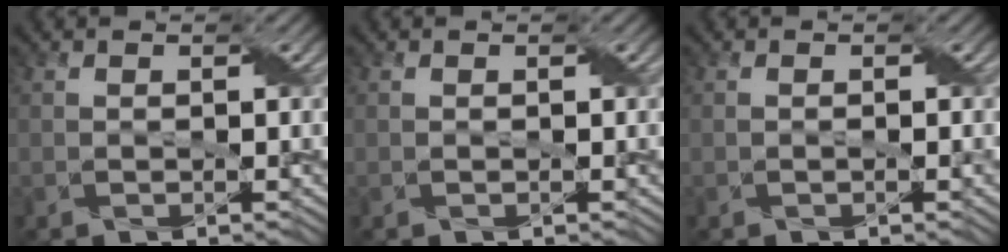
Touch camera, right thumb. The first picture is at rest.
{"total": 0.0}
{"total": 0.8, "force": [-0.2, 0.2, 0.8], "torque": [-0.015, -0.001, -0.001]}